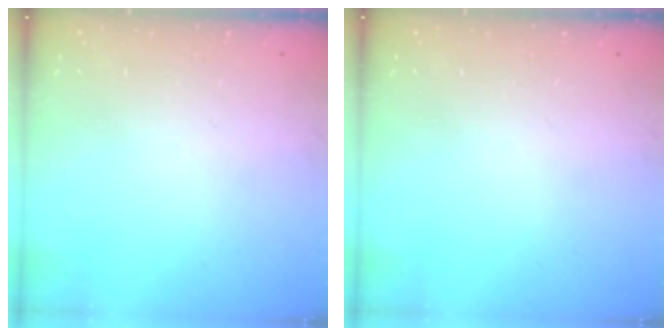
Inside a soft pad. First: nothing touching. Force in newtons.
{"total": 0.0}